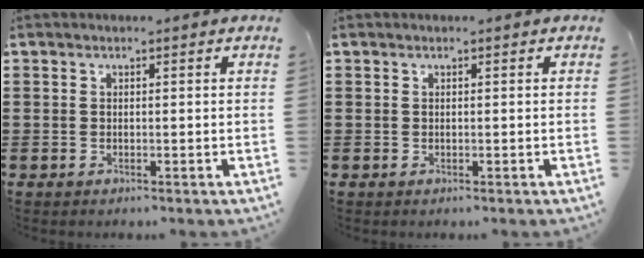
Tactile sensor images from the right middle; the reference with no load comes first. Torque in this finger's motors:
{"motor_torque": [-0.05, 0.02, 0.00, 0.00]}